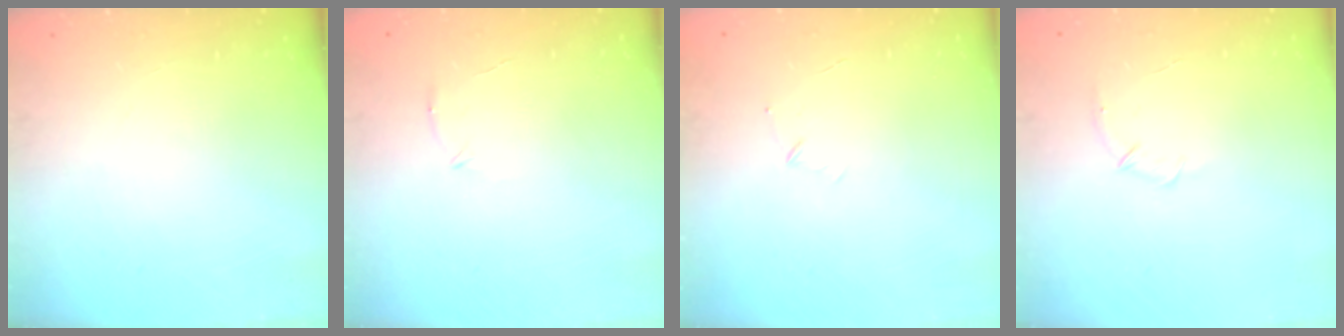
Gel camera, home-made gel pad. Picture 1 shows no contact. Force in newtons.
{"total": 4.7, "press": 4.5, "slide": 1.3}
{"total": 3.6, "press": 3.5, "slide": 0.9}
{"total": 5.1, "press": 4.9, "slide": 1.4}